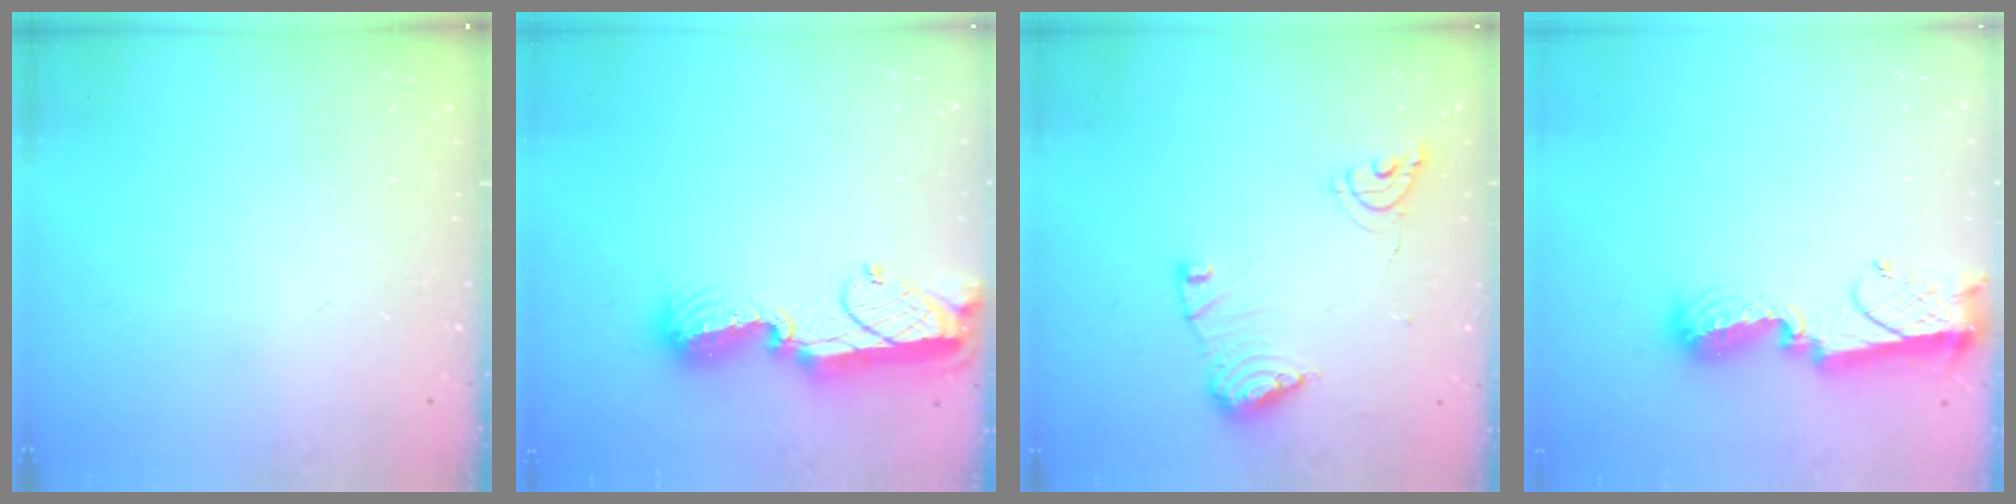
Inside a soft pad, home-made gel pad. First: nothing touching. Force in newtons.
{"total": 12.4, "press": 12.4, "slide": 1.0}
{"total": 11.5, "press": 11.4, "slide": 1.0}
{"total": 11.4, "press": 11.4, "slide": 0.8}